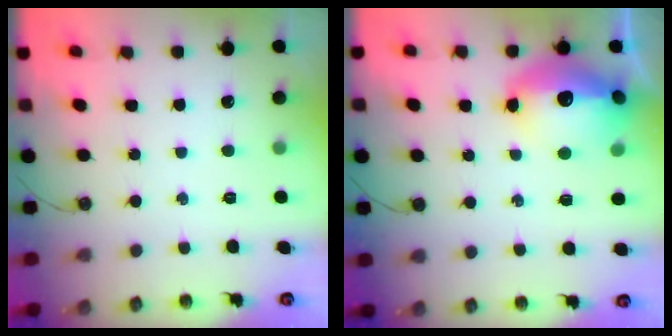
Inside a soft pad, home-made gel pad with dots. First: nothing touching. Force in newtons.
{"total": 18.2, "press": 18.1, "slide": 1.7}